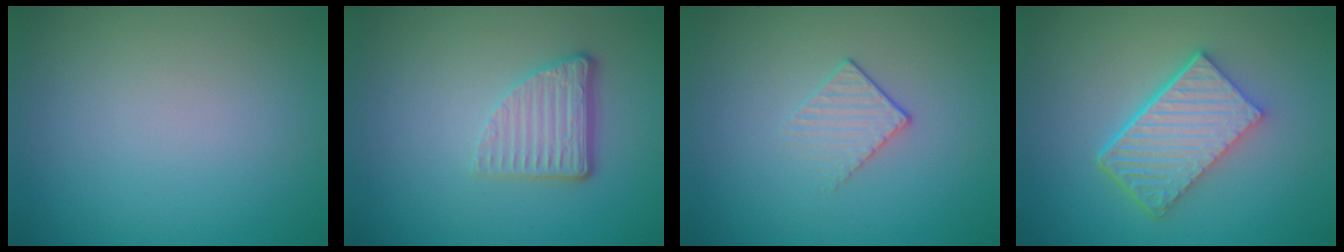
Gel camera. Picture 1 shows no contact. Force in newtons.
{"total": 3.7, "press": 2.6, "slide": 2.7}
{"total": 1.5, "press": 0.9, "slide": 1.2}
{"total": 6.0, "press": 4.3, "slide": 4.1}